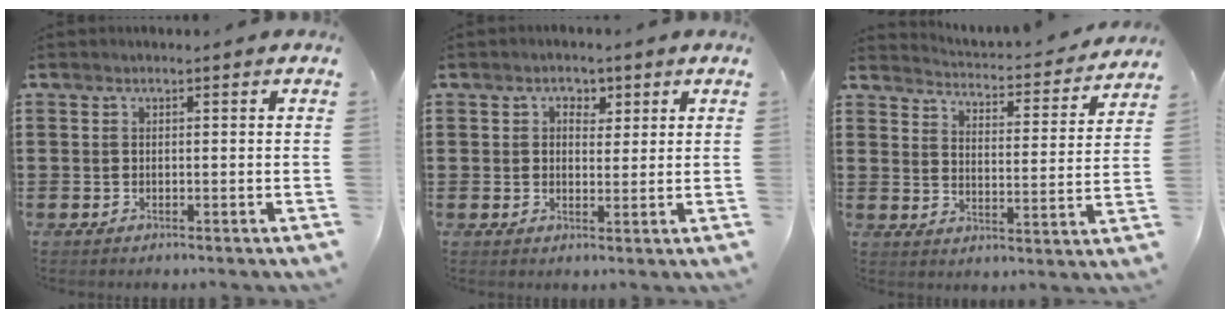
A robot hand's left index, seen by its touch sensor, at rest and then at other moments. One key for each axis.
{"total": 2.6, "fx": 1.3, "fy": 2.0, "fz": 1.0, "tx": -0.020, "ty": 0.006, "tz": 0.018}
{"total": 3.1, "fx": 3.1, "fy": -0.1, "fz": 0.2, "tx": -0.028, "ty": -0.031, "tz": 0.045}